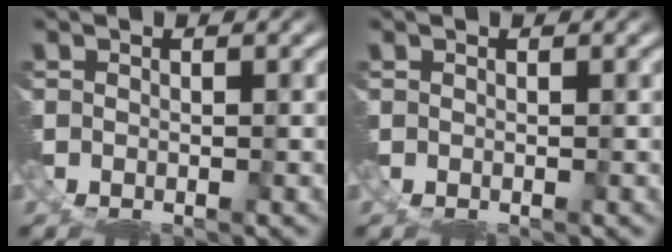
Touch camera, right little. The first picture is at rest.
{"total": 0.0}